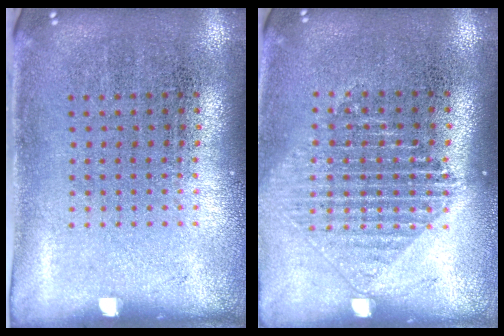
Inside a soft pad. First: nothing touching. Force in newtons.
{"total": 1.3, "press": 1.2, "slide": 0.5}